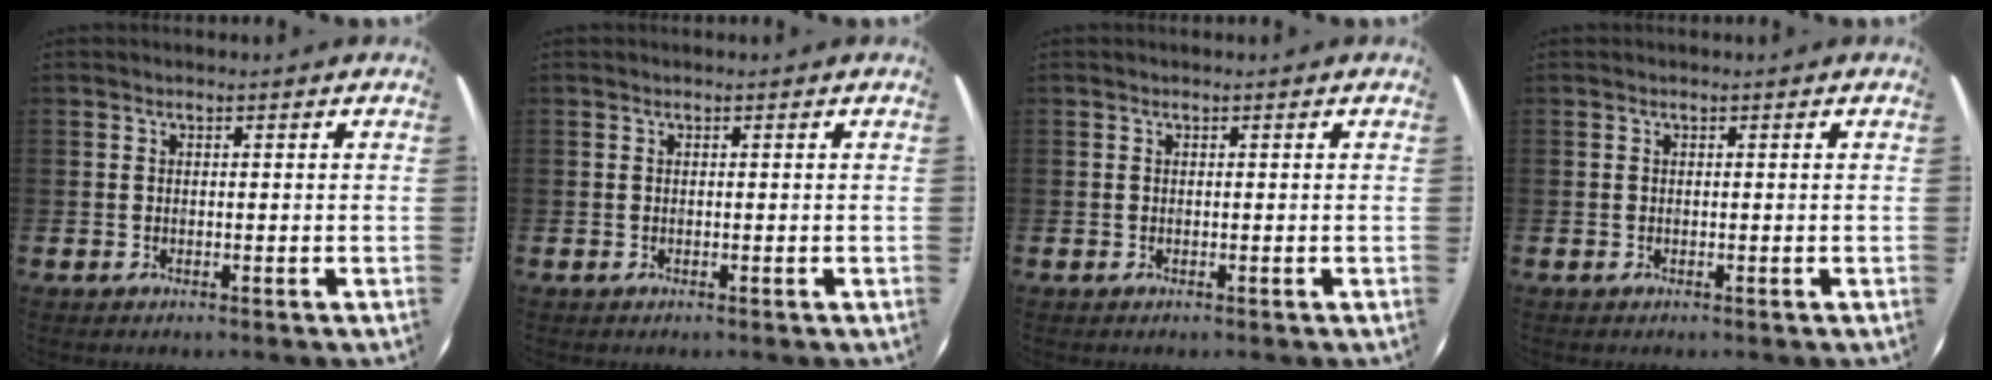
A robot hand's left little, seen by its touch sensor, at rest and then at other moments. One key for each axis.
{"total": 0.0}
{"total": 0.0}
{"total": 0.0}